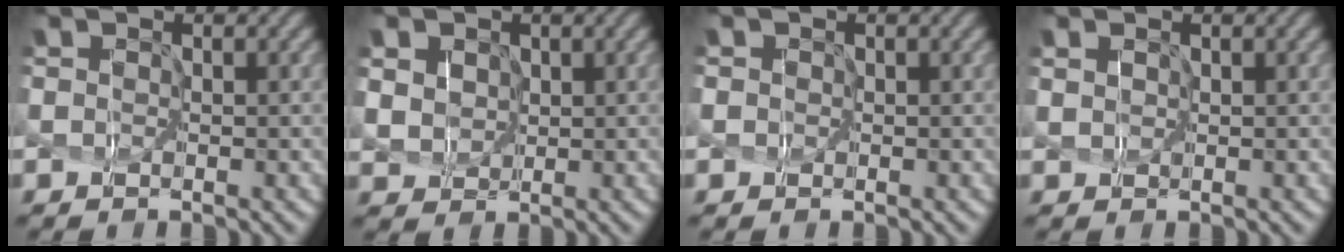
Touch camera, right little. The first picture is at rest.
{"total": 6.4, "force": [2.8, 5.0, 2.8], "torque": [-0.079, 0.018, 0.045]}
{"total": 1.9, "force": [0.5, 1.7, 0.8], "torque": [0.003, 0.019, -0.016]}
{"total": 1.0, "force": [0.5, 0.8, 0.5], "torque": [-0.010, 0.009, 0.008]}